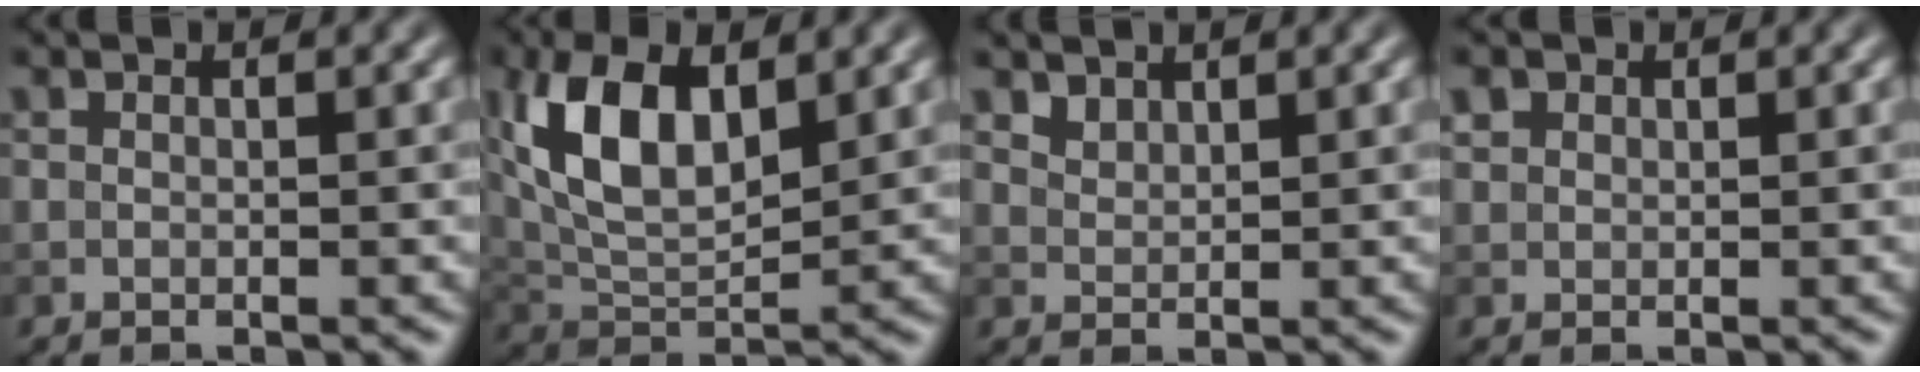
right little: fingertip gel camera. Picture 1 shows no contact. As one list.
[{"total": 8.5, "force": [2.8, 4.2, 6.8], "torque": [-0.143, 0.007, 0.049]}, {"total": 1.0, "force": [1.0, 0.1, 0.0], "torque": [-0.006, -0.006, 0.031]}, {"total": 1.1, "force": [0.6, 0.9, 0.2], "torque": [-0.002, 0.002, 0.010]}]